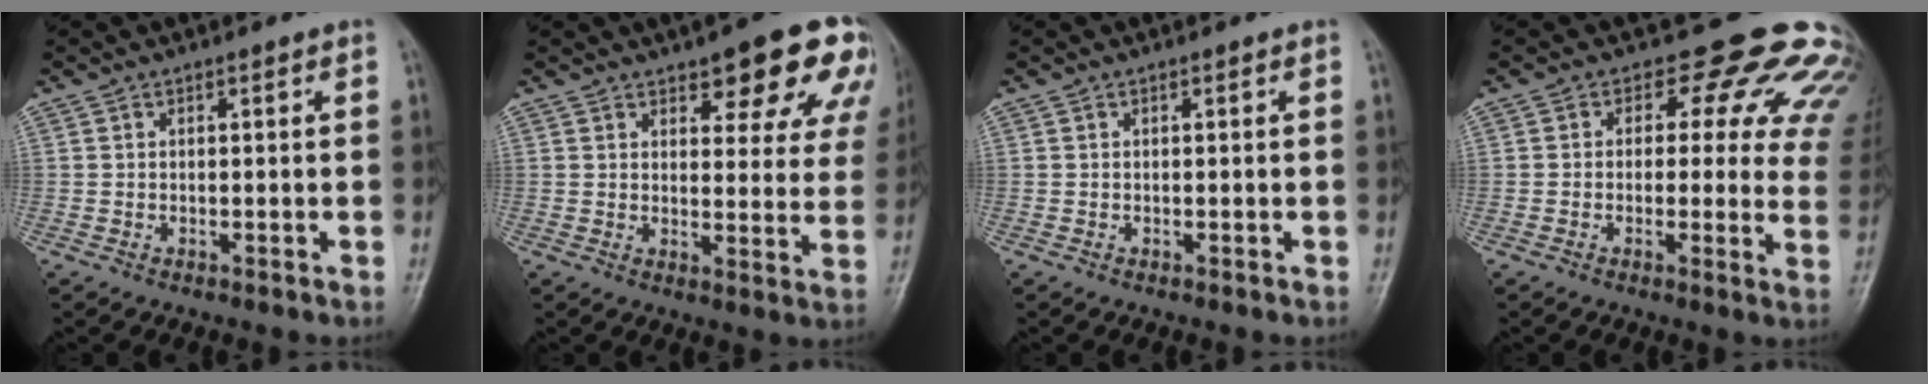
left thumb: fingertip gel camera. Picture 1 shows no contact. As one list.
[{"total": 13.6, "force": [8.4, 5.2, 9.3], "torque": [-0.065, -0.040, 0.097]}, {"total": 0.0}, {"total": 16.7, "force": [12.0, 8.4, 8.0], "torque": [-0.039, -0.053, 0.112]}]